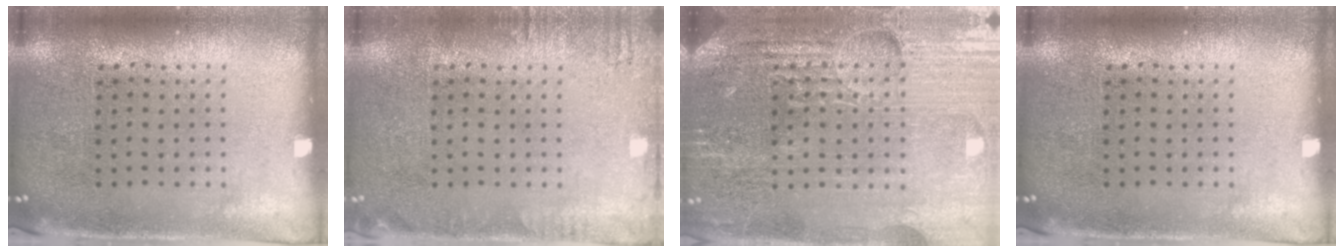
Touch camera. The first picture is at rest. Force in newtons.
{"total": 1.5, "press": 1.5, "slide": 0.2}
{"total": 4.8, "press": 4.5, "slide": 1.7}
{"total": 0.0}